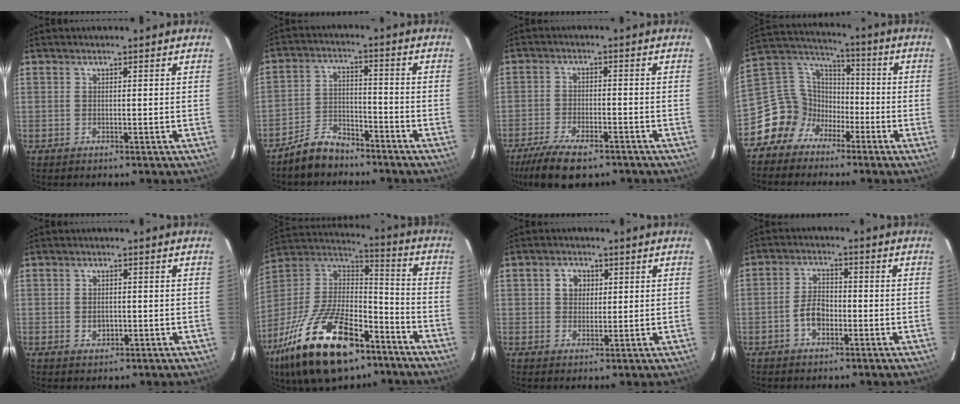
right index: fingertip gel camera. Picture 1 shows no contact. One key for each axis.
{"total": 6.9, "fx": -5.8, "fy": 3.1, "fz": 1.9, "tx": -0.054, "ty": 0.022, "tz": -0.100}
{"total": 11.8, "fx": -8.9, "fy": 4.1, "fz": 6.5, "tx": -0.153, "ty": -0.025, "tz": -0.153}
{"total": 11.8, "fx": -6.4, "fy": 9.5, "fz": 2.7, "tx": -0.068, "ty": 0.050, "tz": -0.124}
{"total": 2.5, "fx": -0.4, "fy": 1.9, "fz": 1.6, "tx": -0.026, "ty": 0.000, "tz": -0.005}
{"total": 28.8, "fx": -17.3, "fy": 12.9, "fz": 19.0, "tx": -0.377, "ty": -0.015, "tz": -0.282}
{"total": 3.8, "fx": 1.1, "fy": 3.3, "fz": 1.6, "tx": -0.024, "ty": 0.012, "tz": 0.020}
{"total": 5.2, "fx": -2.0, "fy": 3.2, "fz": 3.6, "tx": -0.076, "ty": 0.011, "tz": -0.034}